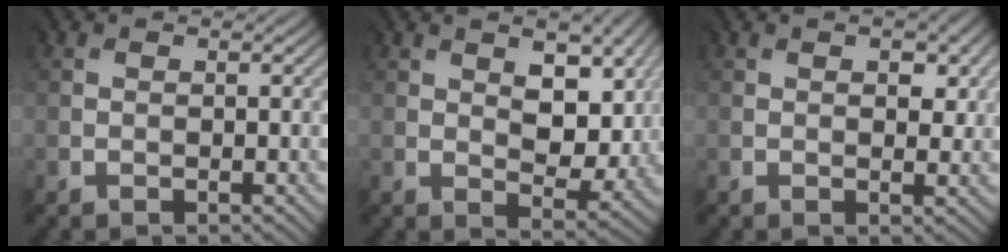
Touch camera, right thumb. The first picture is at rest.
{"total": 7.4, "force": [2.0, 4.2, 5.7], "torque": [-0.093, -0.015, 0.035]}
{"total": 3.1, "force": [0.9, 1.7, 2.4], "torque": [-0.035, -0.005, 0.020]}